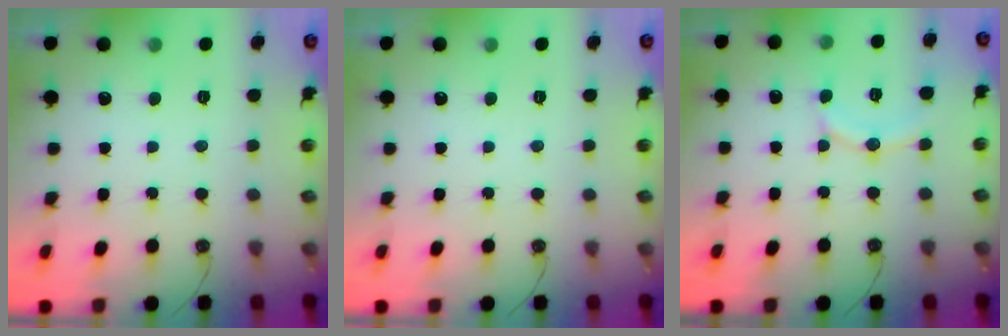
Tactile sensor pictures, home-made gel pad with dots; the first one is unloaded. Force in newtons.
{"total": 0.0}
{"total": 9.6, "press": 9.5, "slide": 0.9}